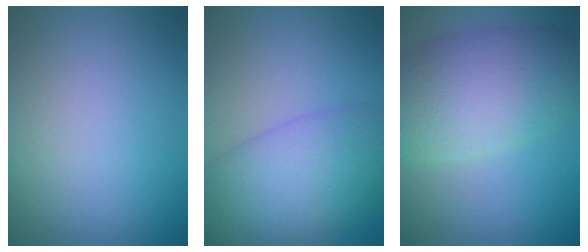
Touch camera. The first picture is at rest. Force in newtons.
{"total": 7.9, "press": 7.9, "slide": 0.2}
{"total": 8.4, "press": 8.4, "slide": 0.3}